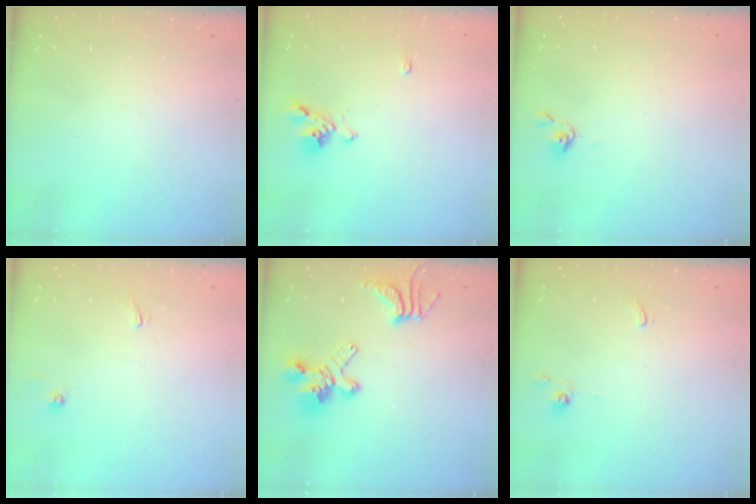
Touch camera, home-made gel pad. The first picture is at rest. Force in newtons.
{"total": 1.6, "press": 1.3, "slide": 0.9}
{"total": 0.9, "press": 0.8, "slide": 0.2}
{"total": 0.5, "press": 0.4, "slide": 0.4}
{"total": 6.4, "press": 6.0, "slide": 2.1}
{"total": 1.1, "press": 1.1, "slide": 0.4}